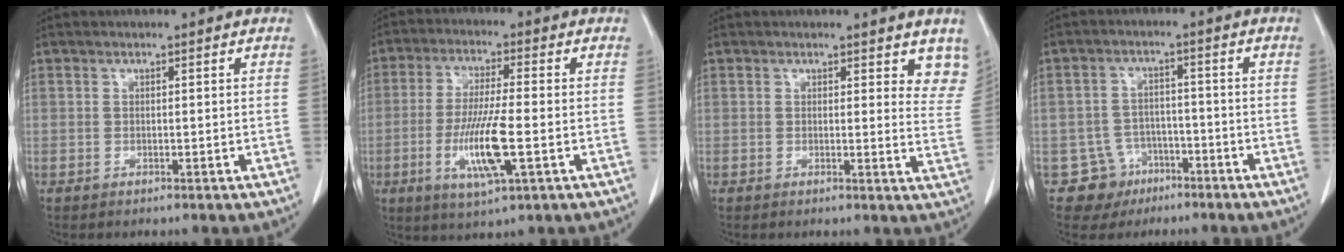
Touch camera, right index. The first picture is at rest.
{"total": 10.1, "force": [-2.7, 0.9, 9.7], "torque": [-0.190, -0.015, -0.050]}
{"total": 6.2, "force": [5.2, 2.2, 2.6], "torque": [-0.009, -0.023, 0.037]}
{"total": 5.8, "force": [-3.3, 4.8, -0.3], "torque": [0.013, 0.011, -0.050]}